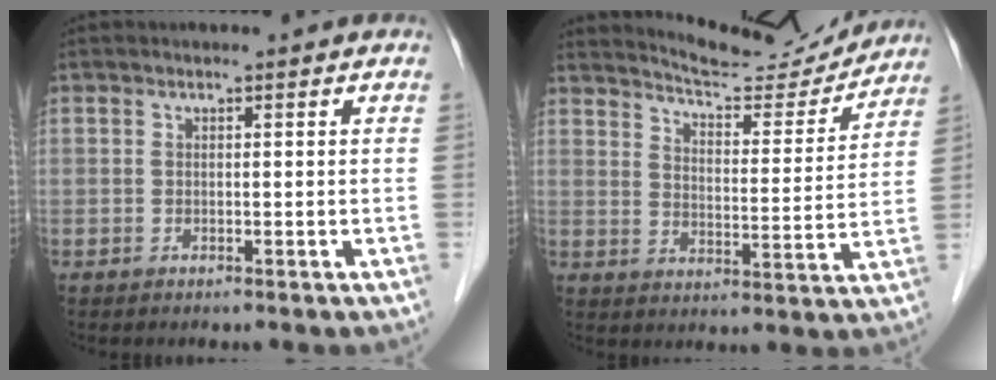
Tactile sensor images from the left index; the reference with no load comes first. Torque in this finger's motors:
{"motor_torque": [0.92, -1.03, 0.14, 0.03]}